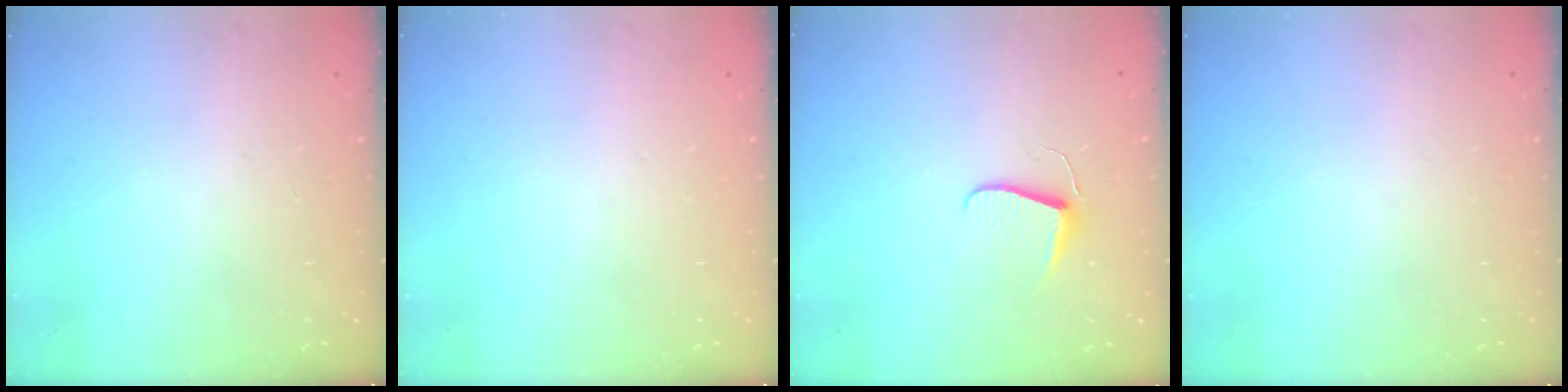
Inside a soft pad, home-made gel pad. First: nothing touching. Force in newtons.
{"total": 0.0}
{"total": 6.2, "press": 6.1, "slide": 0.6}
{"total": 0.0}